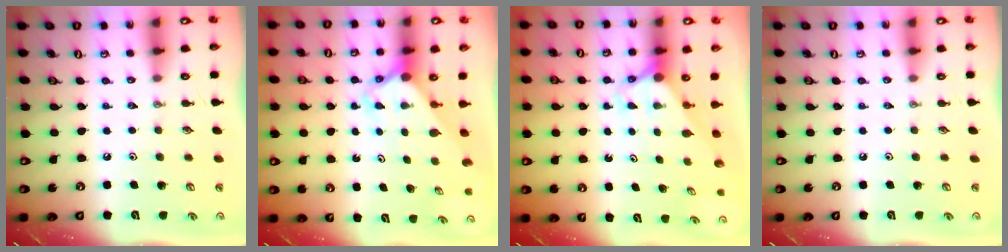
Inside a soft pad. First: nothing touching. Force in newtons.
{"total": 2.6, "press": 2.6, "slide": 0.2}
{"total": 2.7, "press": 2.7, "slide": 0.0}
{"total": 0.0}